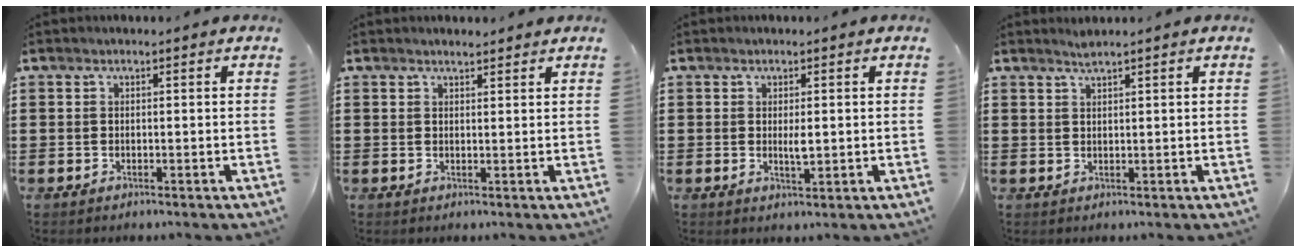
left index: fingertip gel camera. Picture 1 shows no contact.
{"total": 1.4, "force": [1.4, 0.2, 0.2], "torque": [-0.006, 0.002, 0.027]}
{"total": 2.3, "force": [0.3, 0.6, 2.2], "torque": [-0.040, 0.000, 0.005]}
{"total": 1.5, "force": [1.4, -0.1, 0.7], "torque": [-0.015, 0.000, 0.027]}